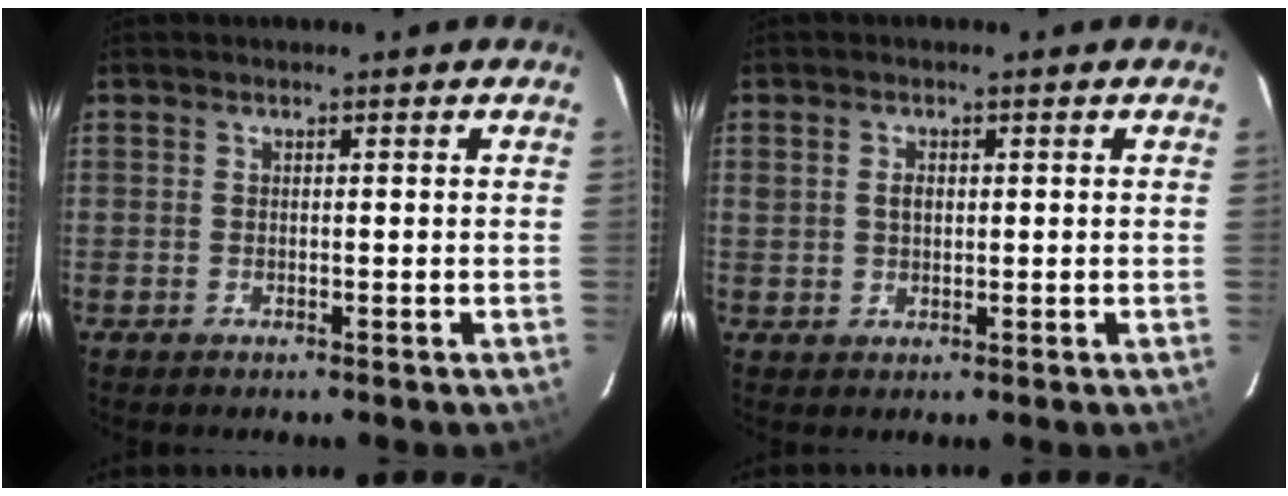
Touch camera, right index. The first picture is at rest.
{"total": 2.4, "force": [0.4, 1.8, 1.5], "torque": [-0.025, 0.005, 0.009]}